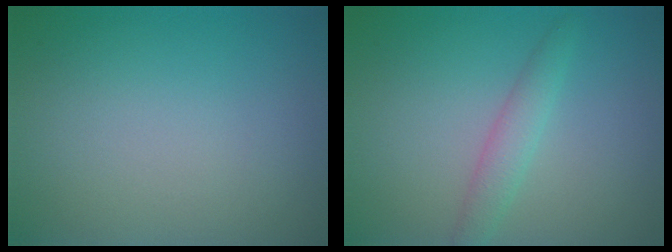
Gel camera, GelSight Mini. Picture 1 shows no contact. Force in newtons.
{"total": 2.1, "press": 2.1, "slide": 0.1}